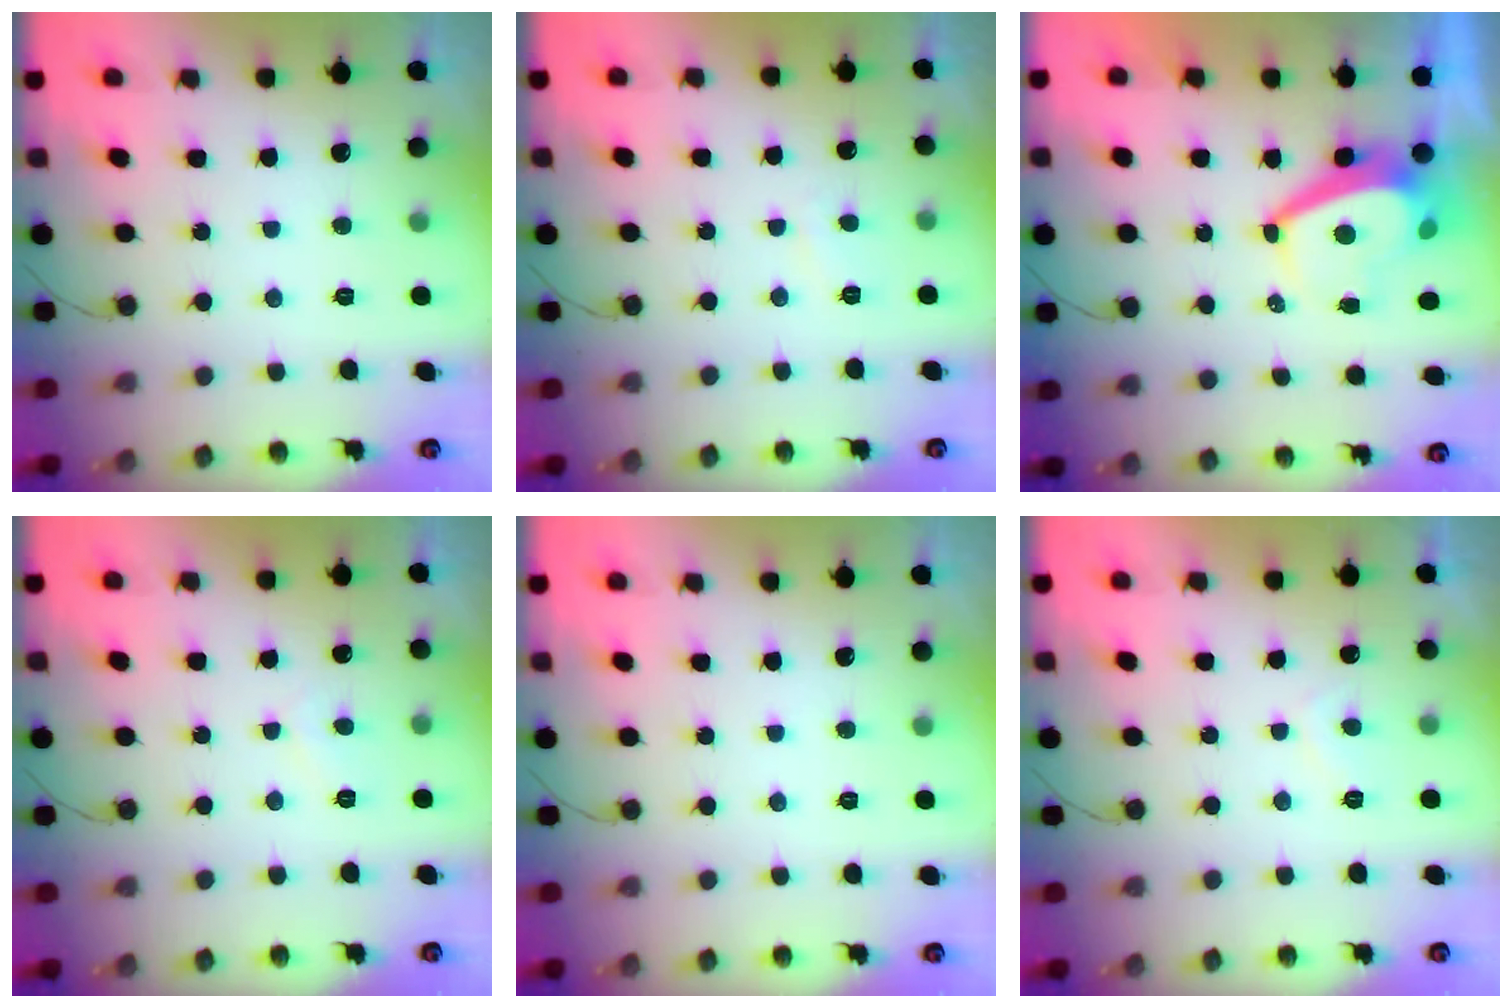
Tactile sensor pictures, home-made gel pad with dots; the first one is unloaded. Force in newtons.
{"total": 1.5, "press": 1.4, "slide": 0.6}
{"total": 6.7, "press": 6.7, "slide": 0.8}
{"total": 2.7, "press": 2.6, "slide": 0.5}
{"total": 0.0}
{"total": 1.6, "press": 1.5, "slide": 0.6}